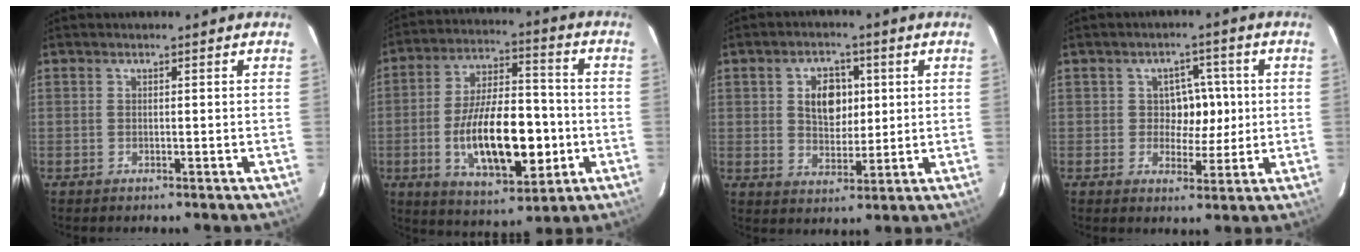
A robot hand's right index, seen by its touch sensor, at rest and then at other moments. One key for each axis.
{"total": 18.4, "fx": -3.8, "fy": 8.7, "fz": 15.8, "tx": -0.290, "ty": 0.001, "tz": -0.046}
{"total": 7.5, "fx": 1.7, "fy": 5.2, "fz": 5.1, "tx": -0.087, "ty": 0.013, "tz": 0.035}
{"total": 5.5, "fx": 0.3, "fy": 4.7, "fz": 2.8, "tx": -0.038, "ty": 0.007, "tz": 0.005}